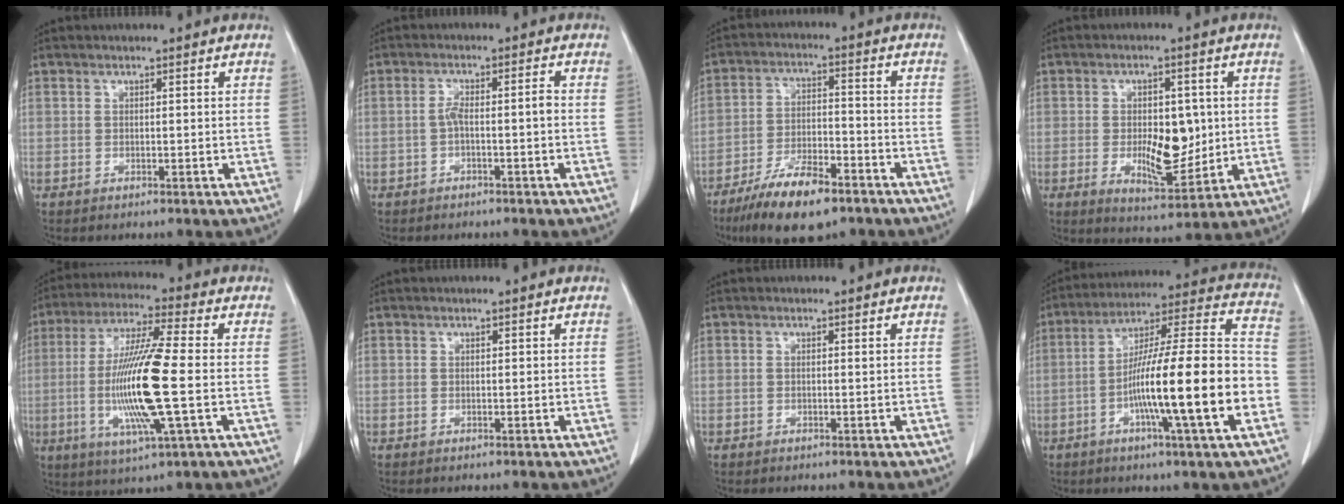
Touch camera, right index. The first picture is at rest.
{"total": 2.9, "force": [-0.9, 0.4, 2.8], "torque": [-0.049, 0.011, -0.014]}
{"total": 12.0, "force": [-8.3, 3.3, 8.0], "torque": [-0.145, -0.013, -0.145]}
{"total": 8.8, "force": [-0.3, 3.7, 8.0], "torque": [-0.121, -0.004, 0.009]}
{"total": 15.0, "force": [-1.9, 0.5, 14.9], "torque": [-0.296, -0.010, -0.040]}
{"total": 0.0}
{"total": 0.0}
{"total": 20.2, "force": [-5.7, 0.5, 19.4], "torque": [-0.296, 0.008, -0.094]}